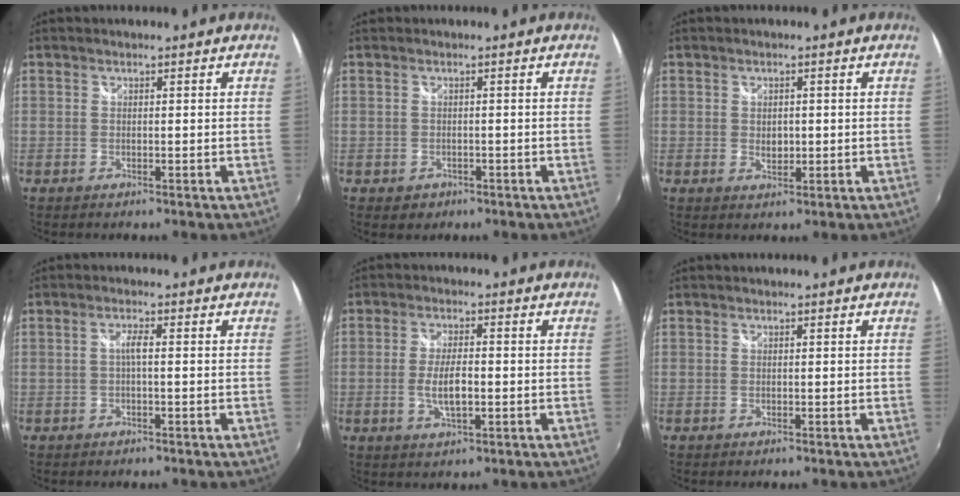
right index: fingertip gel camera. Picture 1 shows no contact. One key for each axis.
{"total": 2.3, "fx": -0.8, "fy": 2.1, "fz": 0.6, "tx": -0.014, "ty": -0.004, "tz": -0.011}
{"total": 2.6, "fx": -0.1, "fy": 1.9, "fz": 1.7, "tx": -0.024, "ty": -0.002, "tz": 0.000}
{"total": 1.9, "fx": -0.2, "fy": 0.1, "fz": 1.9, "tx": -0.035, "ty": 0.004, "tz": -0.006}
{"total": 5.7, "fx": -1.2, "fy": 2.0, "fz": 5.3, "tx": -0.105, "ty": -0.005, "tz": -0.020}
{"total": 0.0}